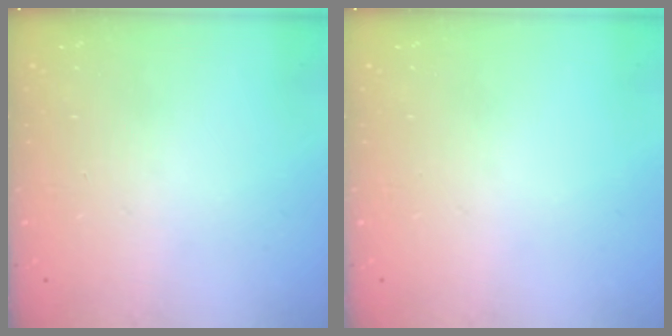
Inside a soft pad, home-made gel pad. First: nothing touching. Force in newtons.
{"total": 0.0}